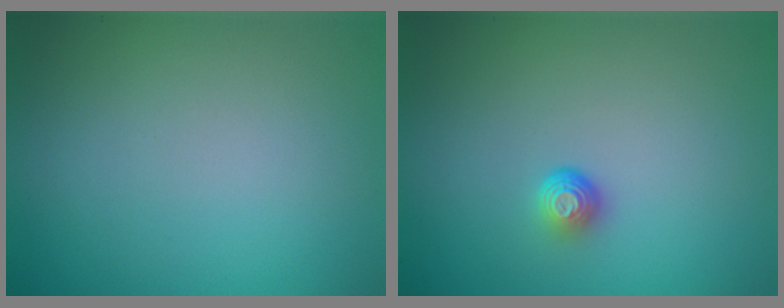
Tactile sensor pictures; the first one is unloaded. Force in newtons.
{"total": 1.5, "press": 1.0, "slide": 1.2}